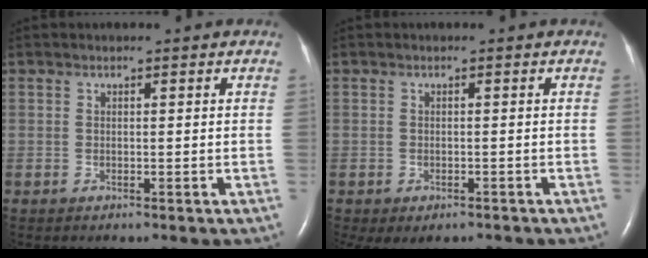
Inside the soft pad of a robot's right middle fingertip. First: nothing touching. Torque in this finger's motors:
{"motor_torque": [1.07, -1.07, 0.34, 0.12]}